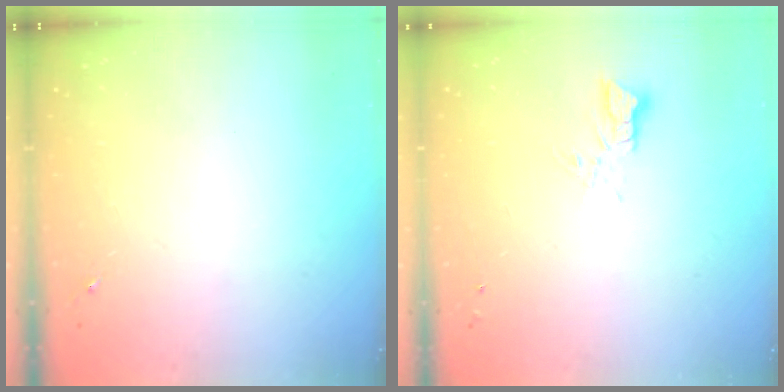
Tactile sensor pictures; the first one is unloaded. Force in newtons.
{"total": 3.4, "press": 3.4, "slide": 0.2}